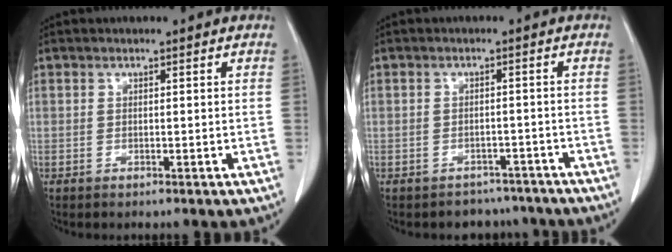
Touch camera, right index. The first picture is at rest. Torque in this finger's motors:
{"motor_torque": [-1.65, -0.49, -0.52, -0.21]}